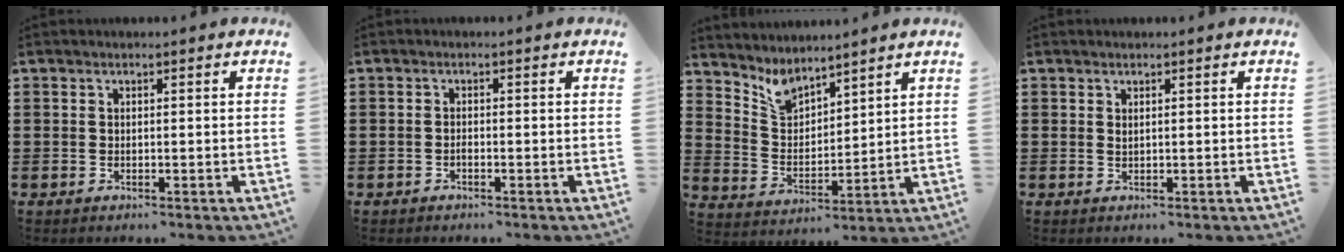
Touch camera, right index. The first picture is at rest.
{"total": 0.7, "force": [-0.5, 0.2, 0.4], "torque": [-0.010, -0.003, -0.009]}
{"total": 5.1, "force": [4.6, 1.8, 1.3], "torque": [-0.044, -0.016, 0.085]}
{"total": 0.5, "force": [0.3, 0.2, 0.4], "torque": [-0.010, 0.000, 0.006]}